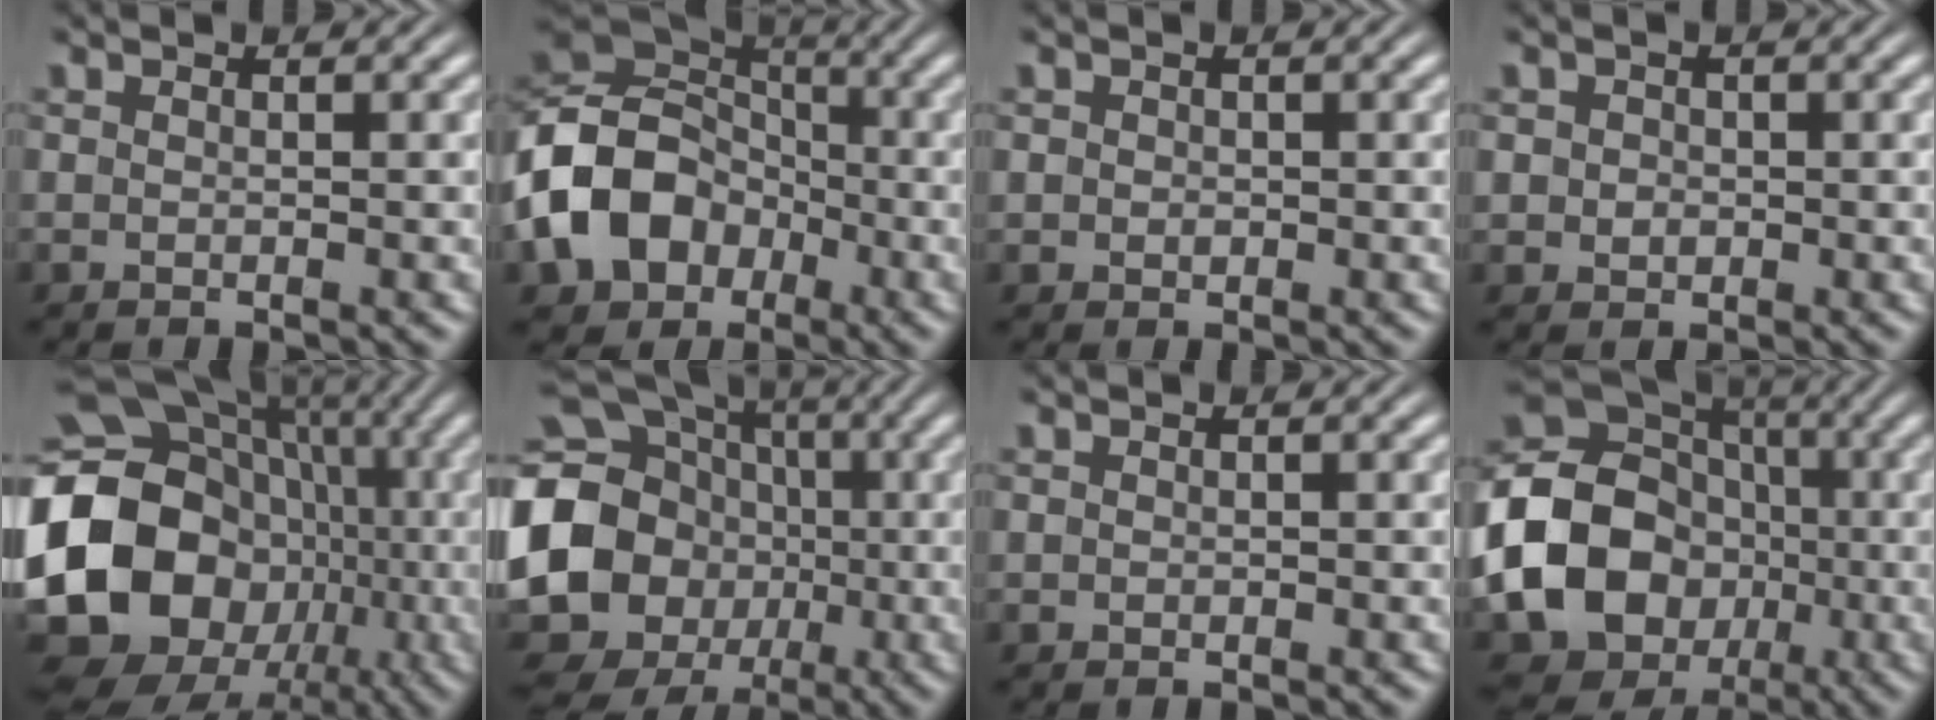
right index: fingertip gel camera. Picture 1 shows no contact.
{"total": 12.1, "force": [-1.5, 10.2, 6.4], "torque": [-0.166, -0.037, -0.016]}
{"total": 1.2, "force": [0.1, 1.1, 0.4], "torque": [-0.015, -0.008, 0.006]}
{"total": 2.1, "force": [0.0, 2.0, 0.7], "torque": [-0.023, -0.008, 0.003]}
{"total": 23.0, "force": [-3.6, 18.9, 12.6], "torque": [-0.280, -0.080, -0.043]}
{"total": 21.3, "force": [-1.1, 19.2, 9.1], "torque": [-0.259, -0.073, -0.021]}
{"total": 0.0}
{"total": 21.4, "force": [-4.0, 18.9, 9.3], "torque": [-0.245, -0.078, -0.056]}